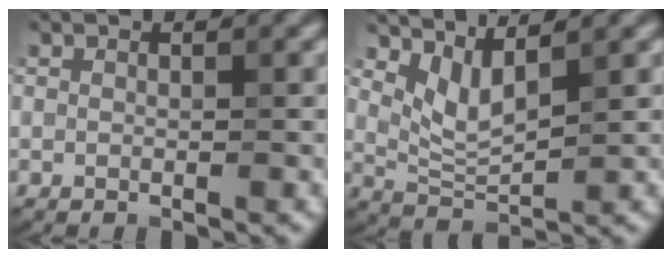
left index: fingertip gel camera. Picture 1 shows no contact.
{"total": 3.2, "force": [1.9, 1.1, 2.4], "torque": [-0.055, -0.012, 0.045]}